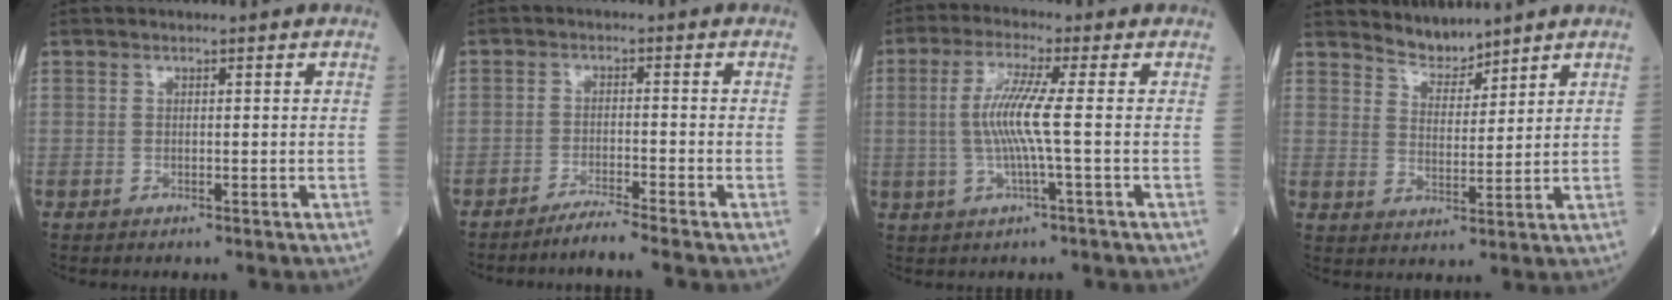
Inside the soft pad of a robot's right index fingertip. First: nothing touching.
{"total": 4.1, "force": [-3.5, -1.5, 1.5], "torque": [-0.031, -0.016, -0.064]}
{"total": 8.1, "force": [0.3, -0.6, 8.0], "torque": [-0.172, 0.000, 0.005]}
{"total": 4.2, "force": [4.1, 0.6, 0.1], "torque": [-0.005, 0.003, 0.082]}